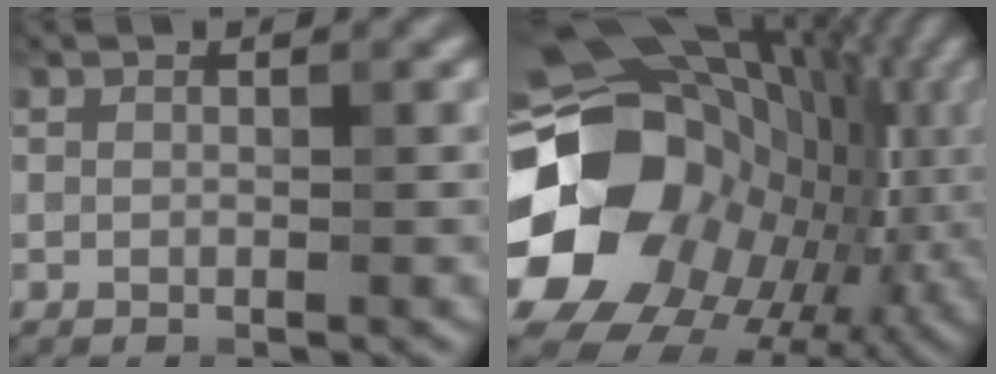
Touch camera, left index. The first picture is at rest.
{"total": 20.9, "force": [-1.4, 17.0, 12.1], "torque": [-0.229, -0.031, -0.027]}